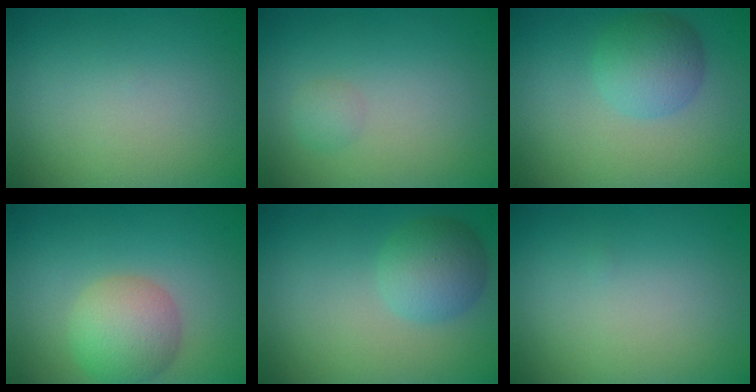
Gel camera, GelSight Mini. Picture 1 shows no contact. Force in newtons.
{"total": 1.0, "press": 1.0, "slide": 0.0}
{"total": 4.0, "press": 4.0, "slide": 0.1}
{"total": 4.7, "press": 4.7, "slide": 0.3}
{"total": 3.7, "press": 3.7, "slide": 0.2}
{"total": 0.0}